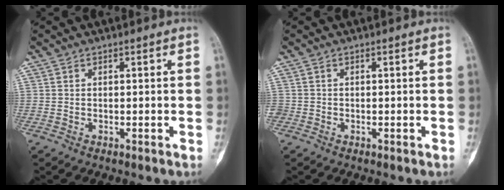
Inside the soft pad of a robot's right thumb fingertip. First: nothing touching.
{"total": 0.7, "force": [-0.3, 0.6, 0.1], "torque": [0.000, 0.003, -0.009]}